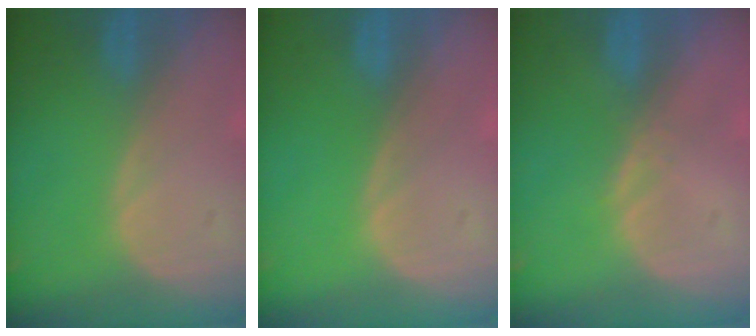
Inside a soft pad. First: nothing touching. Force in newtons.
{"total": 0.0}
{"total": 1.2, "press": 1.0, "slide": 0.7}